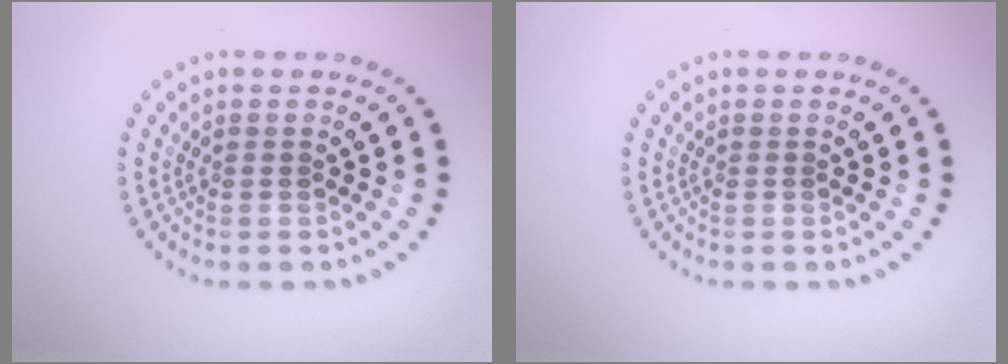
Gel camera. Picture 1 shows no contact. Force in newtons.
{"total": 0.0}